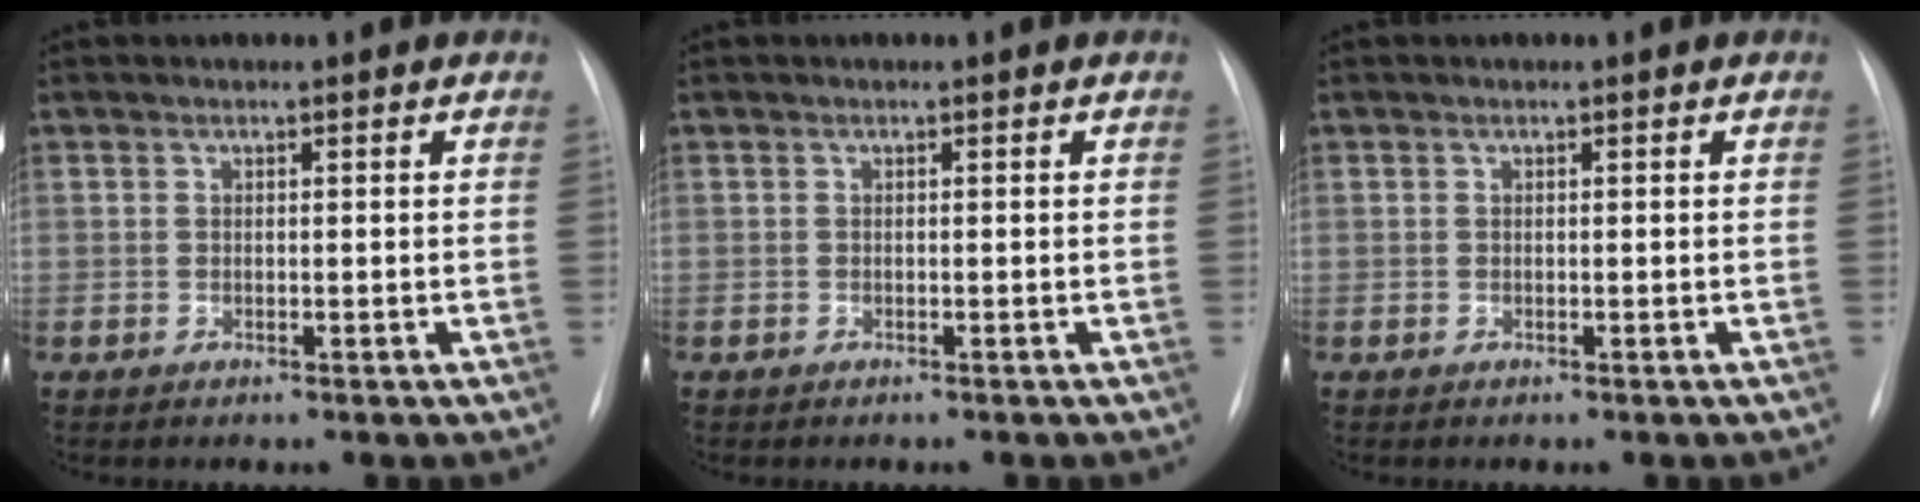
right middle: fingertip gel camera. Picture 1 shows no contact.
{"total": 0.0}
{"total": 0.0}